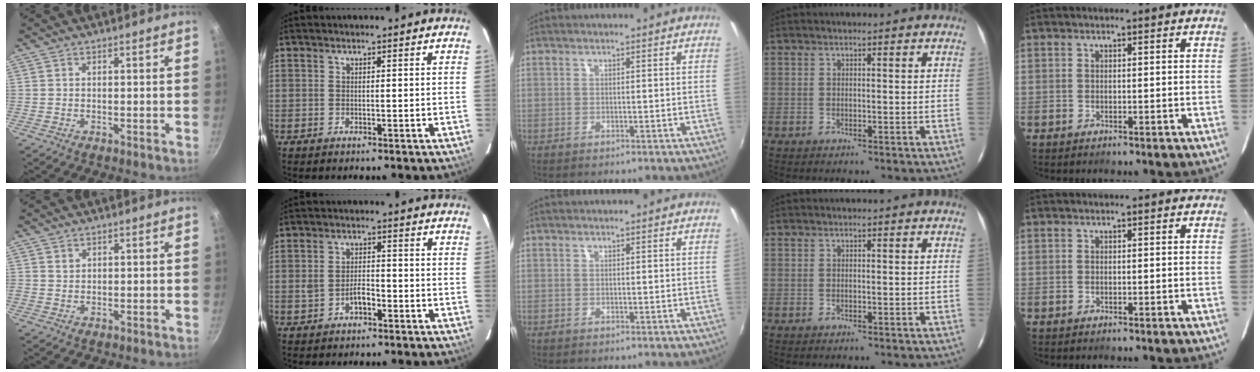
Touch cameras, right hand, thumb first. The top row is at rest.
{"thumb": {"total": 1.1, "force": [0.6, 0.9, 0.3], "torque": [0.000, 0.001, 0.009]}, "index": {"total": 3.5, "force": [-1.6, 1.9, 2.5], "torque": [-0.048, 0.006, -0.025]}}